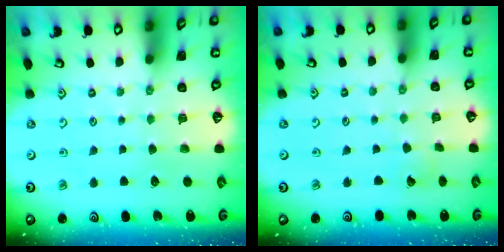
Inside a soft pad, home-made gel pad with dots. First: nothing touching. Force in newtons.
{"total": 2.7, "press": 2.7, "slide": 0.3}